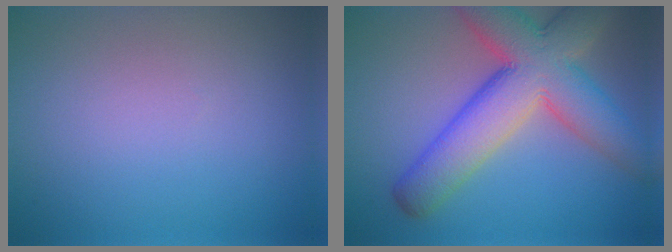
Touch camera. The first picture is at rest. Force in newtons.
{"total": 10.9, "press": 10.9, "slide": 0.6}